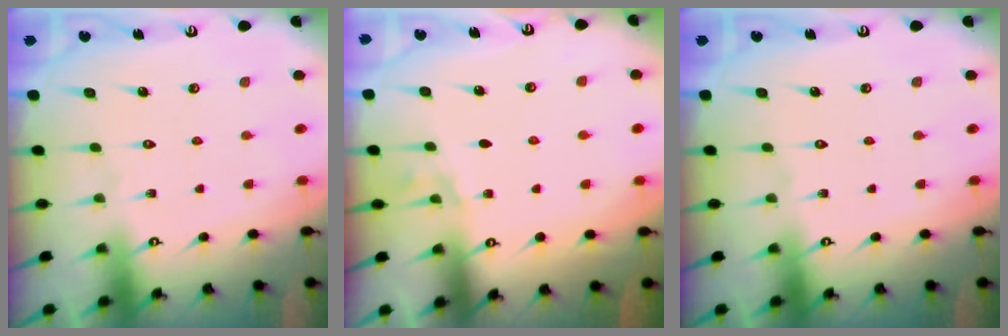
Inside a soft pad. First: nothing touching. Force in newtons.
{"total": 2.5, "press": 1.7, "slide": 1.8}
{"total": 0.0}